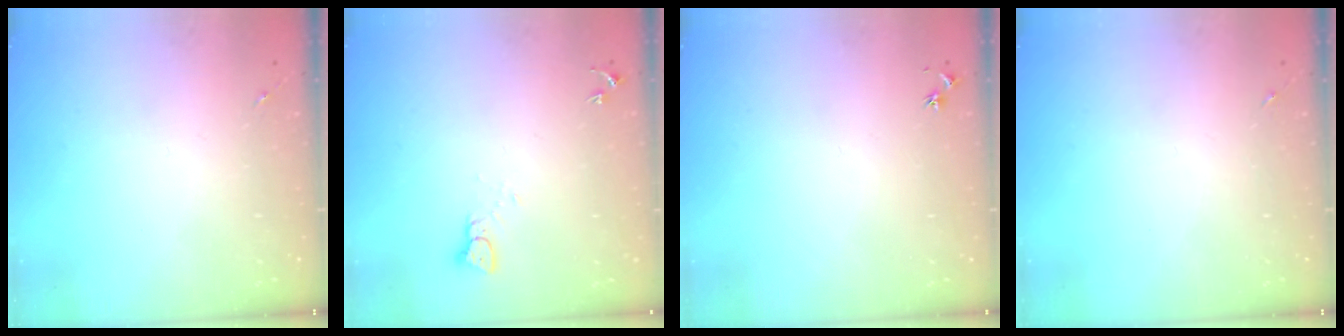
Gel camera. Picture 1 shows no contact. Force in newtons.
{"total": 2.4, "press": 2.4, "slide": 0.2}
{"total": 3.0, "press": 2.9, "slide": 0.3}
{"total": 0.0}